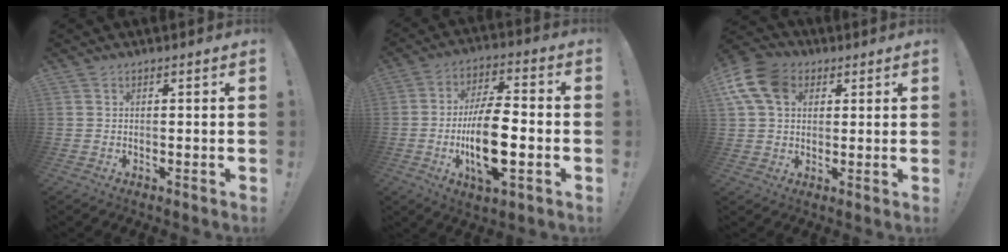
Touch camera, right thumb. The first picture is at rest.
{"total": 16.4, "force": [-3.4, 6.3, 14.7], "torque": [-0.276, -0.002, -0.062]}
{"total": 12.9, "force": [4.6, 9.2, 7.8], "torque": [-0.158, -0.007, 0.090]}